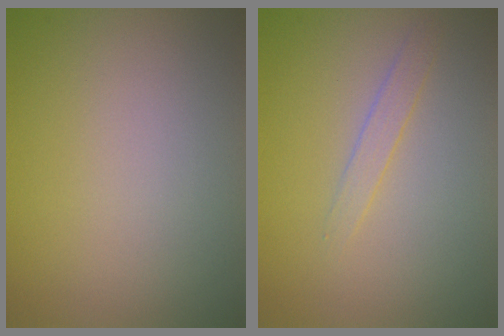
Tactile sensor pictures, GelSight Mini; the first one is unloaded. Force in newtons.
{"total": 1.2, "press": 1.2, "slide": 0.1}